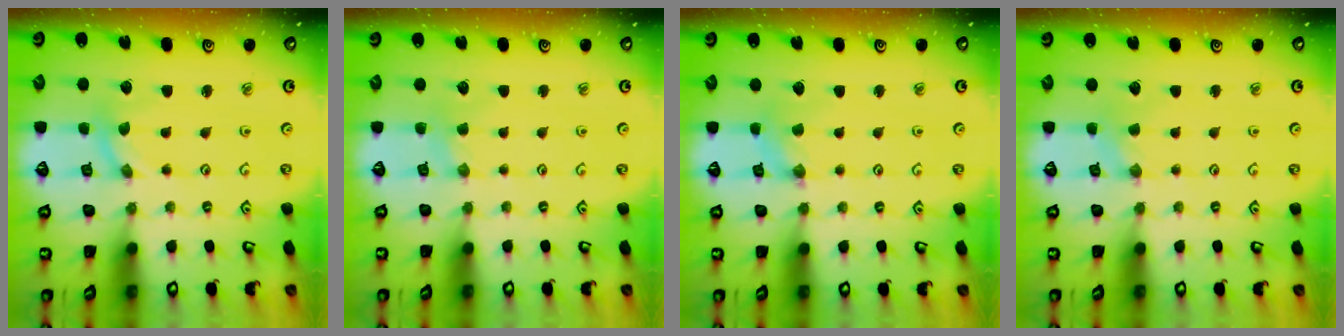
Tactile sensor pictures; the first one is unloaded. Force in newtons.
{"total": 1.8, "press": 1.7, "slide": 0.2}
{"total": 1.4, "press": 1.4, "slide": 0.2}
{"total": 0.0}